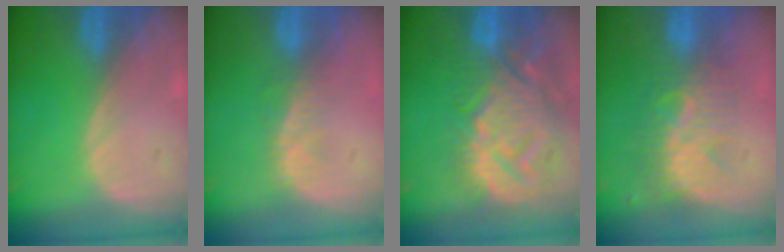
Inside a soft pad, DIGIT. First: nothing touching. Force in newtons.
{"total": 3.1, "press": 2.7, "slide": 1.5}
{"total": 14.3, "press": 12.3, "slide": 7.4}
{"total": 8.5, "press": 7.6, "slide": 3.8}